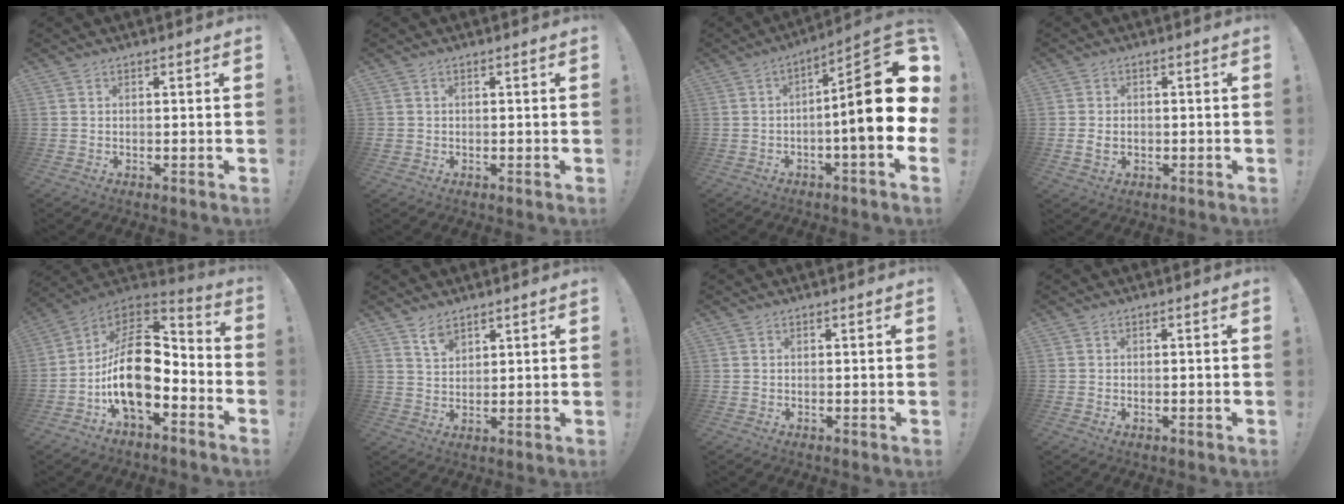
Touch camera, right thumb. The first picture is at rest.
{"total": 1.1, "force": [-0.2, 1.1, 0.3], "torque": [-0.012, 0.005, -0.001]}
{"total": 21.2, "force": [-0.1, 3.9, 20.8], "torque": [-0.312, -0.001, -0.005]}
{"total": 3.5, "force": [-0.6, 2.5, 2.4], "torque": [-0.032, 0.000, -0.013]}
{"total": 19.7, "force": [-2.6, 11.0, 16.2], "torque": [-0.294, 0.013, -0.037]}
{"total": 4.6, "force": [3.6, 2.0, 1.9], "torque": [-0.026, -0.025, 0.065]}
{"total": 0.0}
{"total": 0.5, "force": [-0.4, 0.0, 0.3], "torque": [-0.006, 0.000, -0.008]}